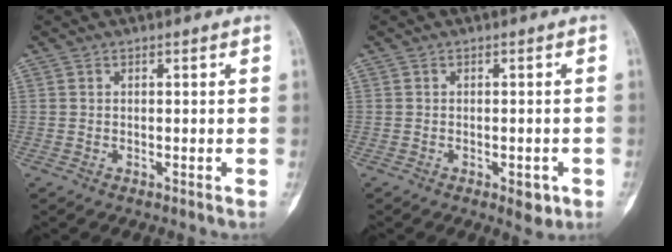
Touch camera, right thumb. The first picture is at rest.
{"total": 3.4, "force": [-1.4, 1.6, 2.6], "torque": [-0.020, 0.002, -0.011]}